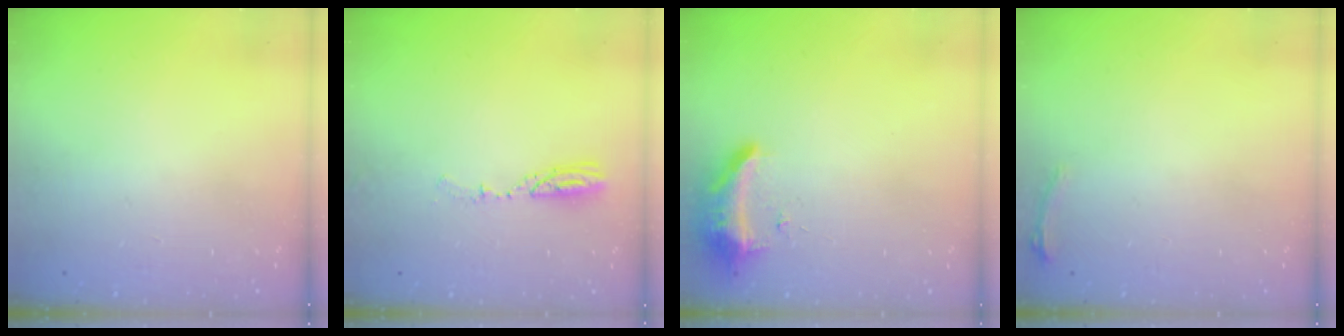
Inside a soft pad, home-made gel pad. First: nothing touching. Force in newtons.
{"total": 4.8, "press": 4.7, "slide": 1.0}
{"total": 8.9, "press": 8.8, "slide": 1.6}
{"total": 5.0, "press": 4.7, "slide": 1.9}